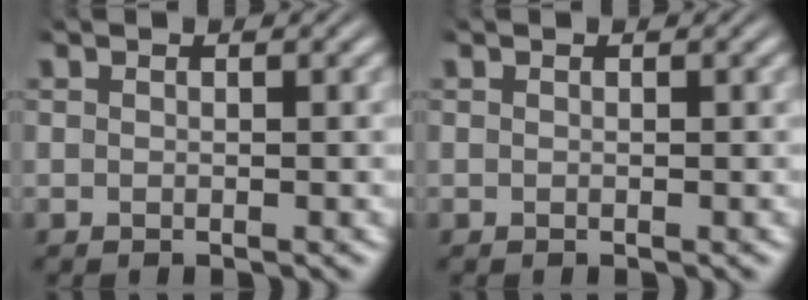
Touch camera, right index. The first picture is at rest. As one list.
[{"total": 0.0}]